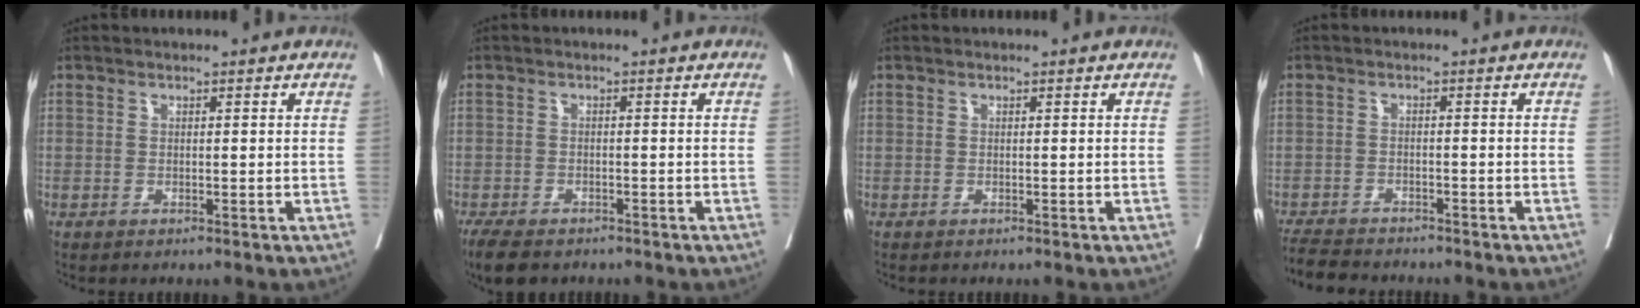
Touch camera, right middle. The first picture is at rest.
{"total": 6.6, "force": [-5.2, 2.6, 3.1], "torque": [-0.049, -0.010, -0.078]}
{"total": 0.0}
{"total": 7.4, "force": [-6.9, 1.5, 2.3], "torque": [-0.033, -0.013, -0.110]}